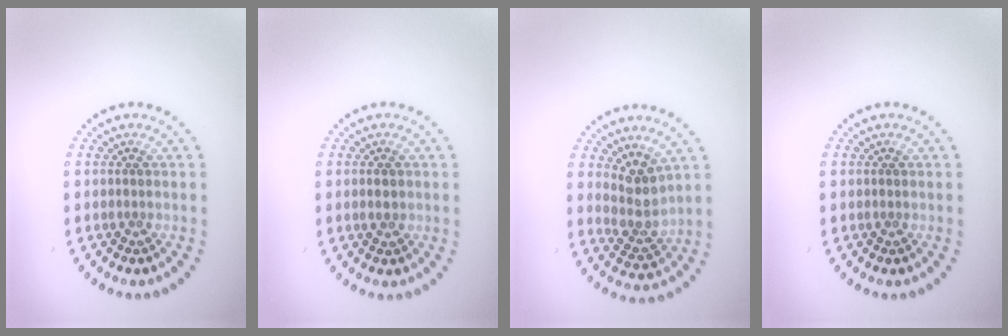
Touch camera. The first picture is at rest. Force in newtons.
{"total": 1.6, "press": 1.6, "slide": 0.2}
{"total": 3.3, "press": 2.6, "slide": 2.1}
{"total": 0.0}